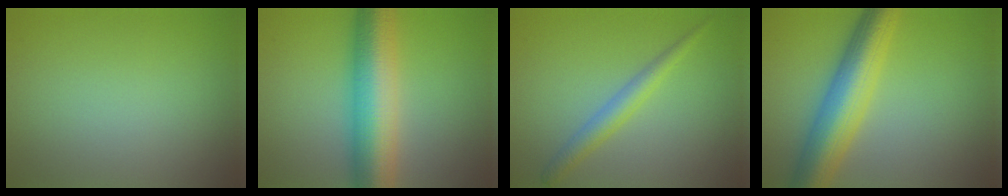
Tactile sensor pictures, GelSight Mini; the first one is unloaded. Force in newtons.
{"total": 9.8, "press": 9.8, "slide": 0.2}
{"total": 2.4, "press": 2.4, "slide": 0.1}
{"total": 8.1, "press": 8.1, "slide": 0.5}